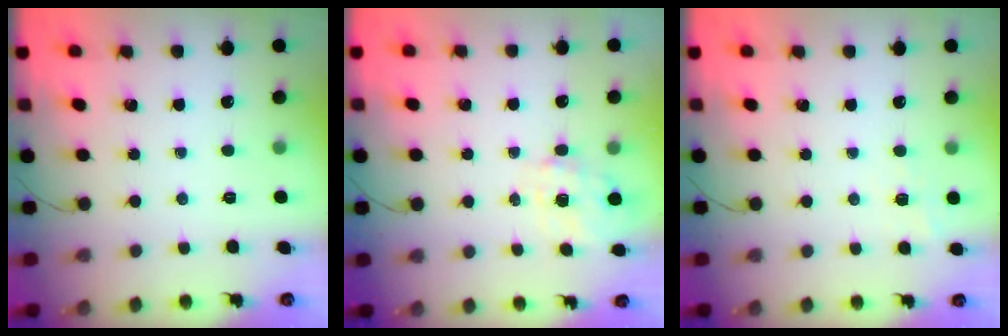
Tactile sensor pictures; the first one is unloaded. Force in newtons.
{"total": 6.2, "press": 6.1, "slide": 0.9}
{"total": 6.3, "press": 6.1, "slide": 1.5}